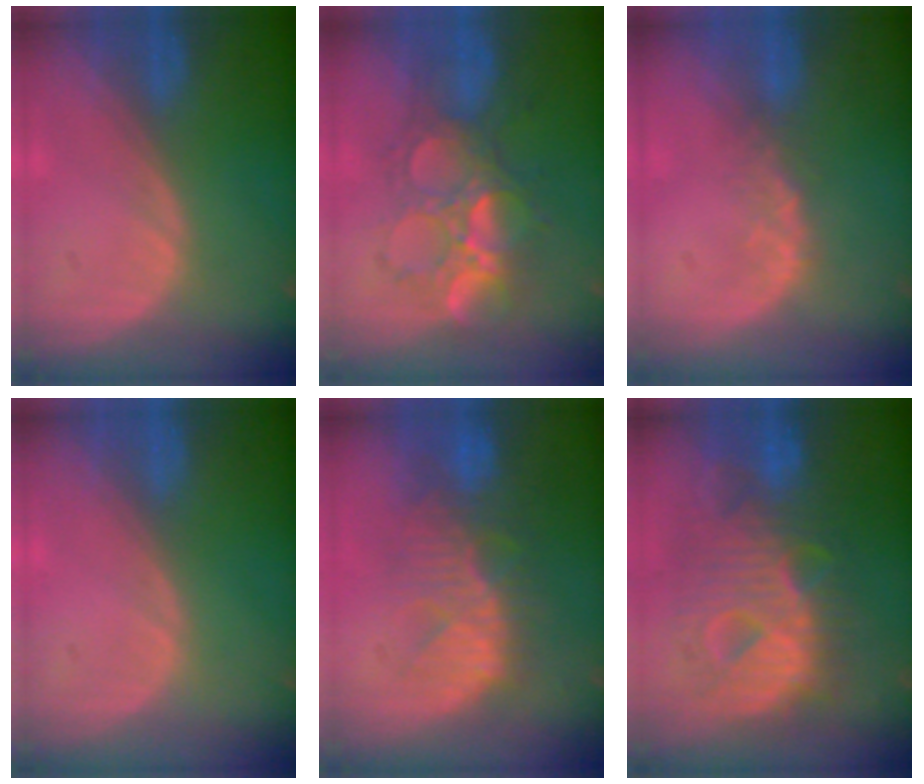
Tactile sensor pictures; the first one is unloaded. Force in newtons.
{"total": 8.9, "press": 8.5, "slide": 2.8}
{"total": 2.6, "press": 2.1, "slide": 1.5}
{"total": 0.0}
{"total": 10.0, "press": 9.0, "slide": 4.2}
{"total": 12.7, "press": 12.7, "slide": 1.3}